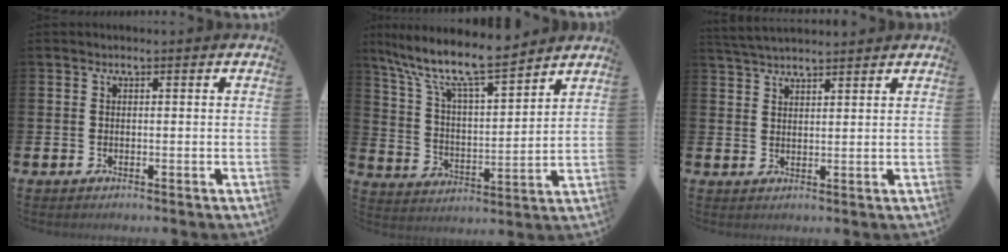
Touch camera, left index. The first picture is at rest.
{"total": 10.6, "force": [9.3, 1.8, 4.7], "torque": [-0.135, -0.055, 0.161]}
{"total": 3.6, "force": [3.5, 0.5, 0.8], "torque": [-0.022, -0.011, 0.066]}